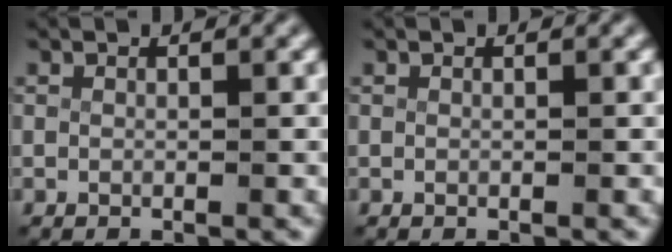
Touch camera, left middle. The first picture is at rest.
{"total": 0.0}